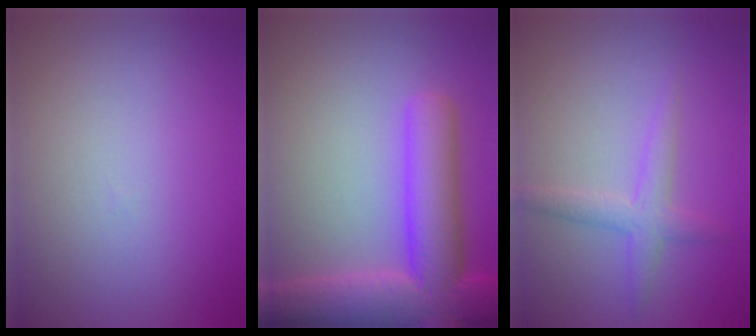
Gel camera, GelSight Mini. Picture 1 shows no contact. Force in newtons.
{"total": 9.6, "press": 9.6, "slide": 0.7}
{"total": 2.4, "press": 2.4, "slide": 0.1}